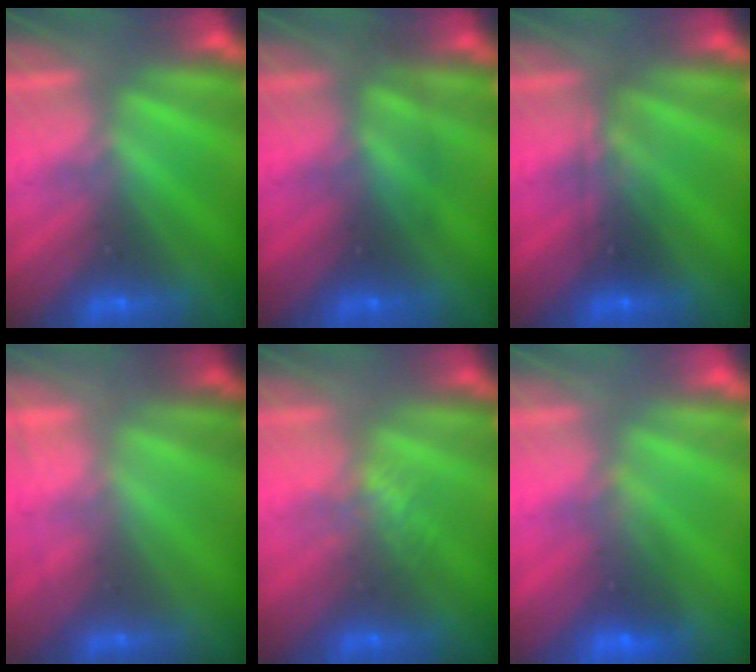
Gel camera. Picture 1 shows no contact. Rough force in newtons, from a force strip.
{"total": 2.4}
{"total": 2.3}
{"total": 2.2}
{"total": 2.1}
{"total": 1.8}